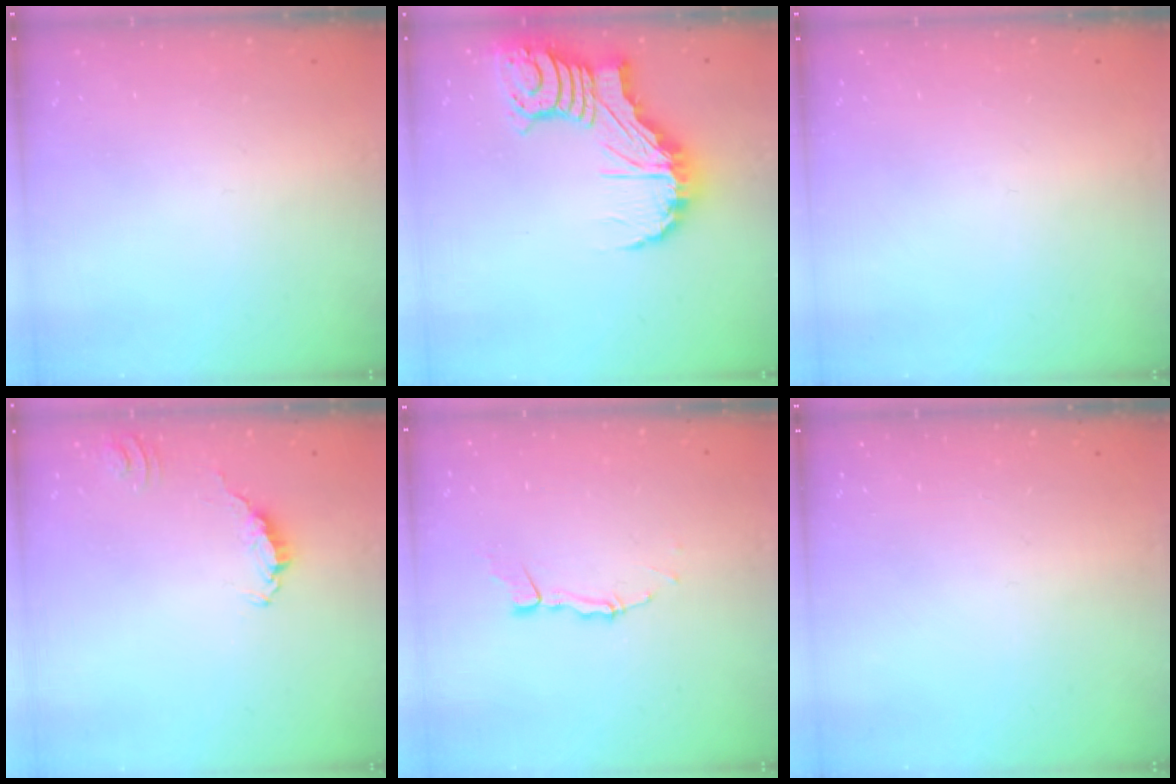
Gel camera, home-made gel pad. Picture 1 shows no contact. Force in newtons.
{"total": 15.2, "press": 15.1, "slide": 1.7}
{"total": 0.0}
{"total": 1.7, "press": 1.7, "slide": 0.2}
{"total": 4.4, "press": 4.4, "slide": 0.3}
{"total": 0.0}